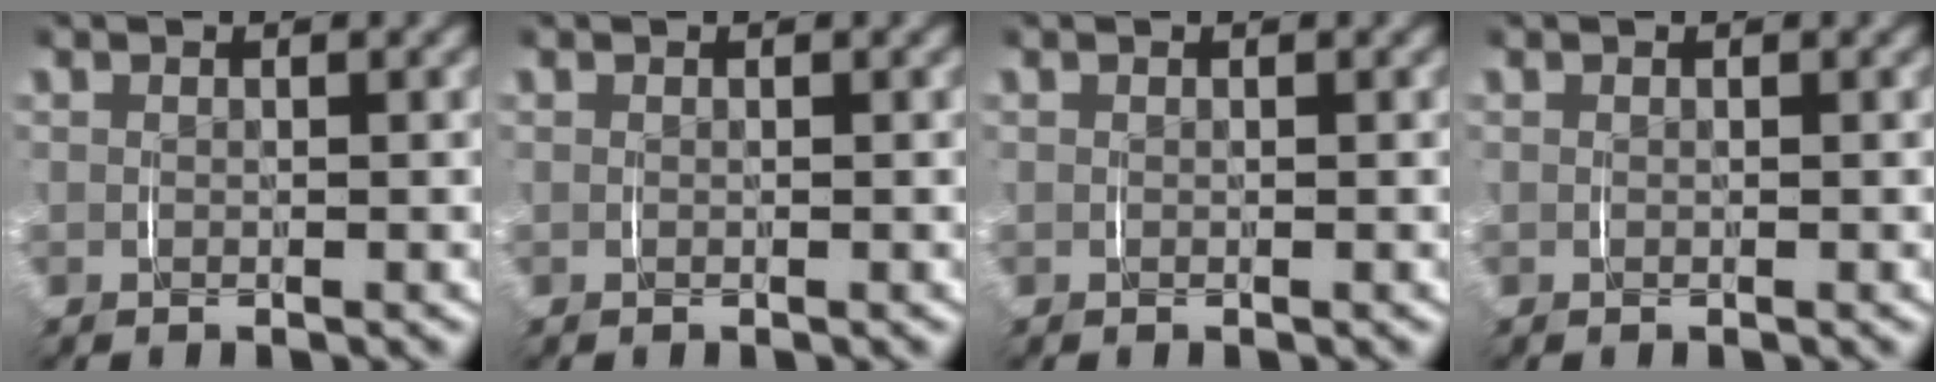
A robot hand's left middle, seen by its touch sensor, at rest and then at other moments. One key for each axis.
{"total": 0.0}
{"total": 0.0}
{"total": 0.0}